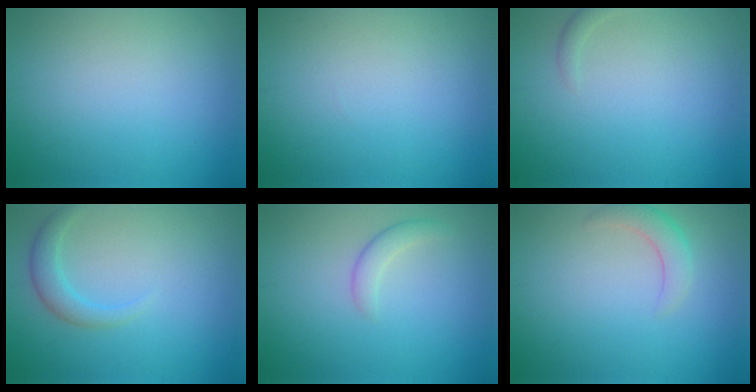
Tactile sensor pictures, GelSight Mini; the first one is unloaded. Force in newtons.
{"total": 0.0}
{"total": 0.8, "press": 0.8, "slide": 0.1}
{"total": 2.0, "press": 2.0, "slide": 0.2}
{"total": 1.6, "press": 1.6, "slide": 0.0}
{"total": 2.2, "press": 2.1, "slide": 0.2}